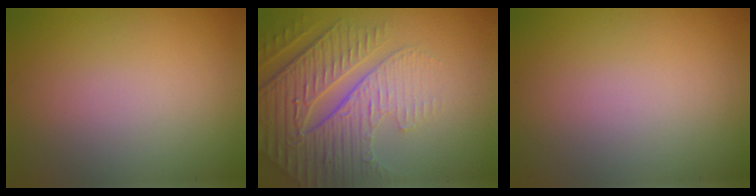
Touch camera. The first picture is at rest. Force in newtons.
{"total": 6.3, "press": 5.1, "slide": 3.7}
{"total": 0.0}